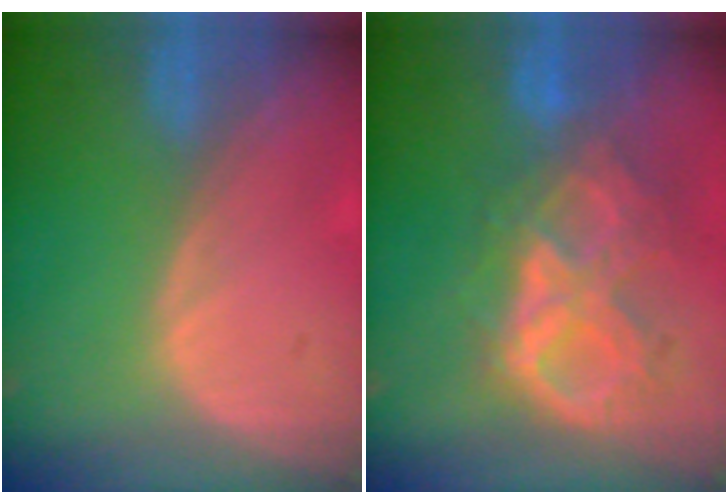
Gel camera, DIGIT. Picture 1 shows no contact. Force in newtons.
{"total": 10.2, "press": 8.7, "slide": 5.3}